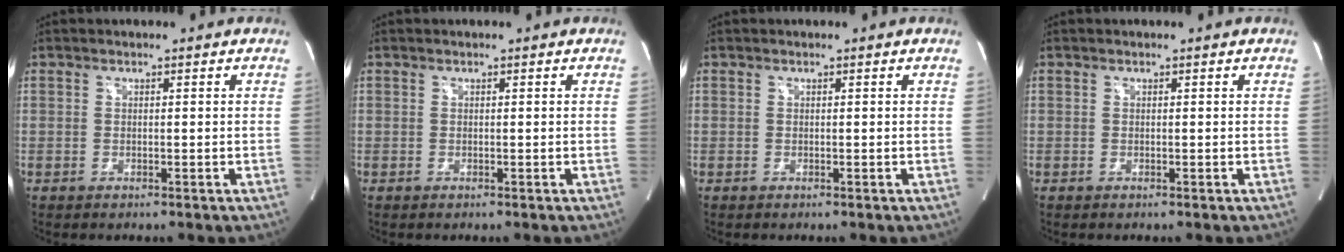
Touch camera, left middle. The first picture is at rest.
{"total": 0.0}
{"total": 0.0}
{"total": 0.0}